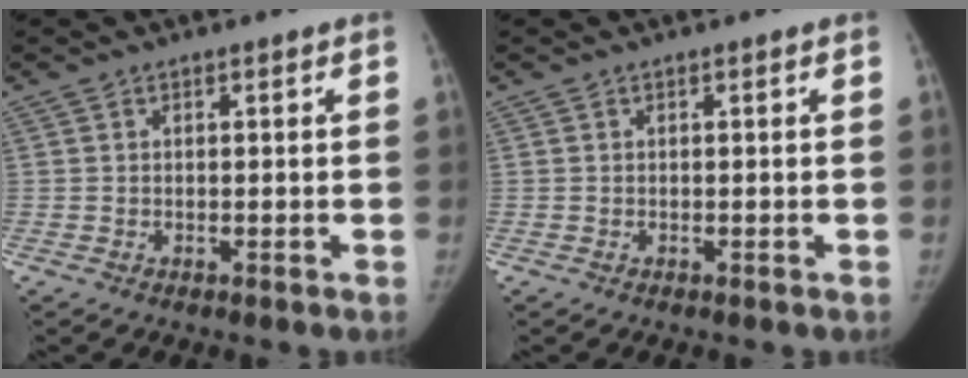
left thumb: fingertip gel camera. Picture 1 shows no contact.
{"total": 0.0}